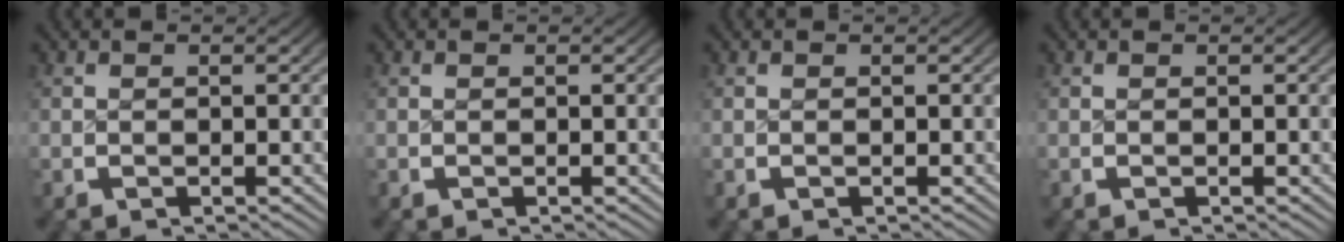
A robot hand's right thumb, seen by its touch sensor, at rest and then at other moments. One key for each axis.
{"total": 0.0}
{"total": 0.0}
{"total": 0.0}